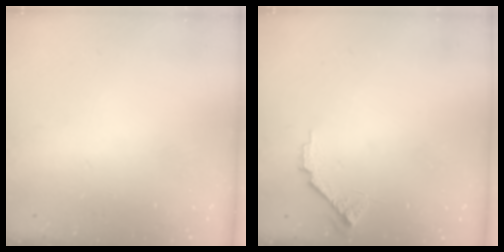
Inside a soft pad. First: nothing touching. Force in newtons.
{"total": 6.9, "press": 6.9, "slide": 0.6}